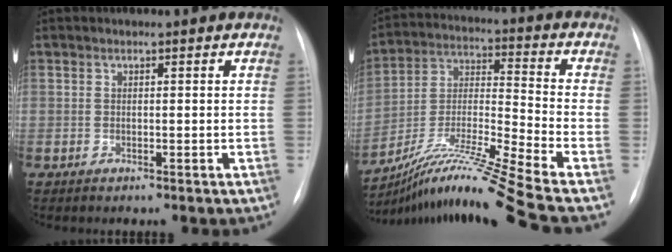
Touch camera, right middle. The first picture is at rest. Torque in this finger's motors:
{"motor_torque": [-0.15, -0.40, -0.05, 0.05]}